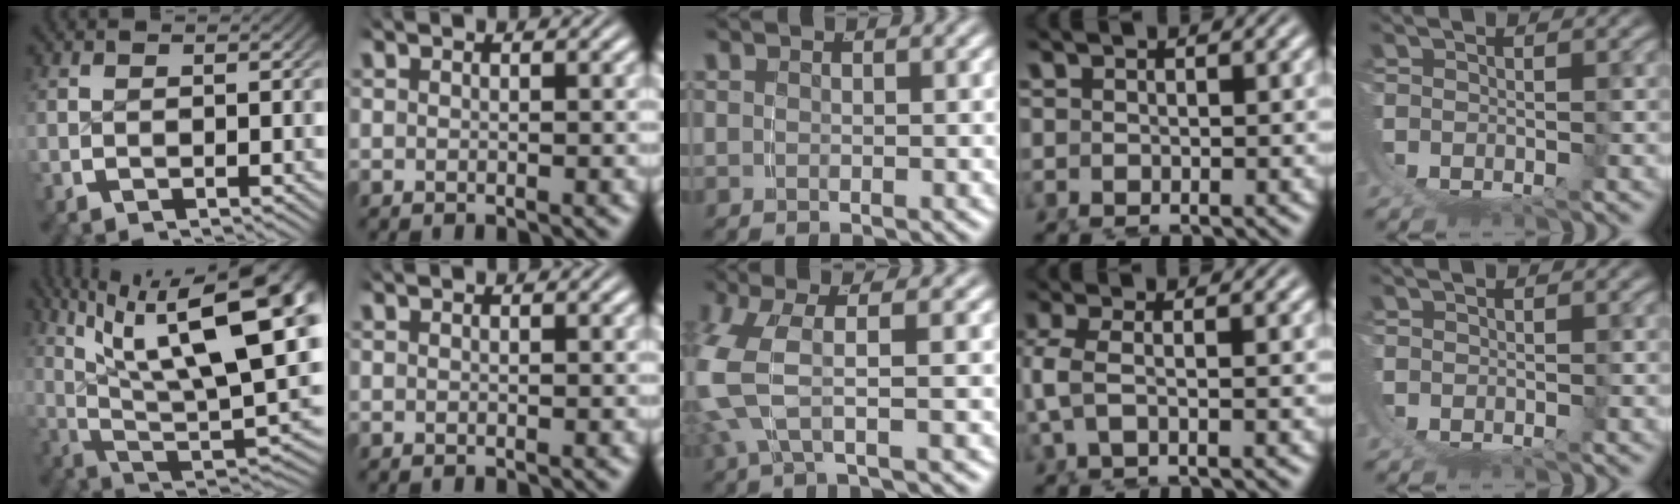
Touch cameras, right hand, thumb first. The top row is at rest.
{"thumb": {"total": 17.6, "force": [2.5, 9.9, 14.4], "torque": [-0.241, -0.050, 0.064]}, "middle": {"total": 5.8, "force": [0.8, 2.6, 5.1], "torque": [-0.120, 0.007, 0.011]}, "ring": {"total": 2.9, "force": [-0.3, 1.0, 2.6], "torque": [-0.069, -0.009, -0.001]}}